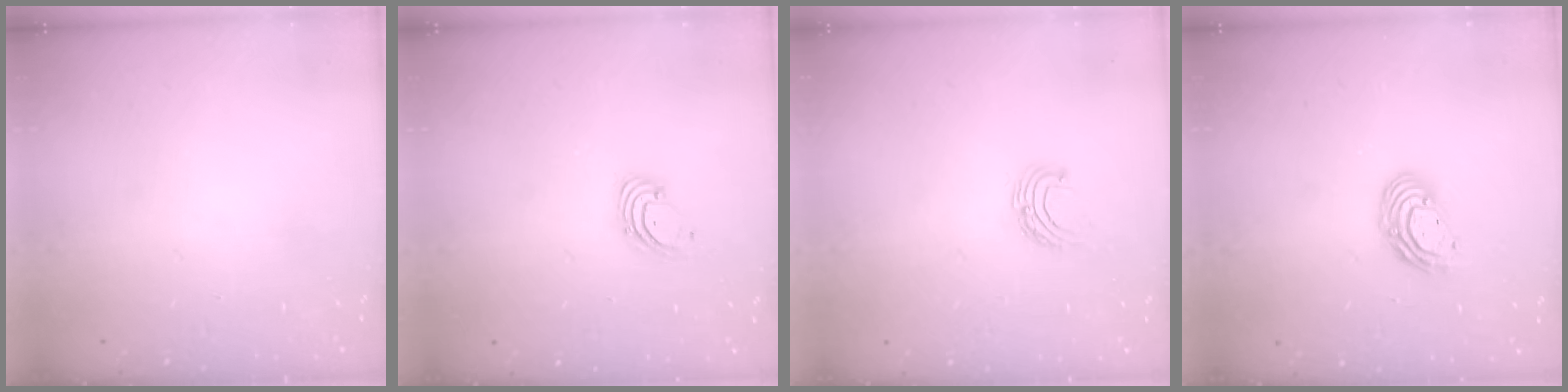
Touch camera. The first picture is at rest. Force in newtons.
{"total": 1.6, "press": 1.6, "slide": 0.1}
{"total": 5.2, "press": 5.2, "slide": 0.5}
{"total": 8.7, "press": 8.6, "slide": 1.2}